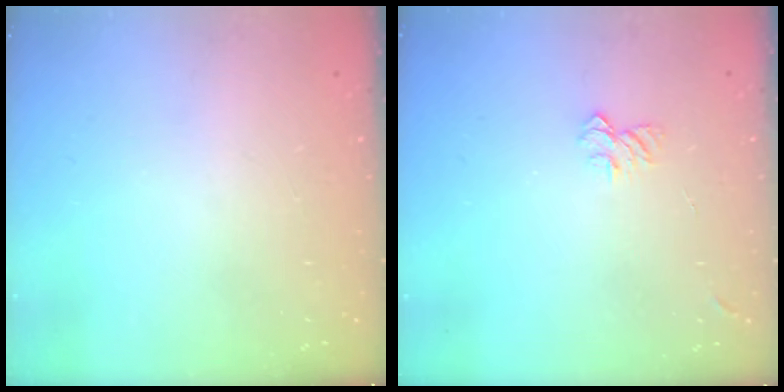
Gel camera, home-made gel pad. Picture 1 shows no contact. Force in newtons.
{"total": 5.2, "press": 5.2, "slide": 0.1}